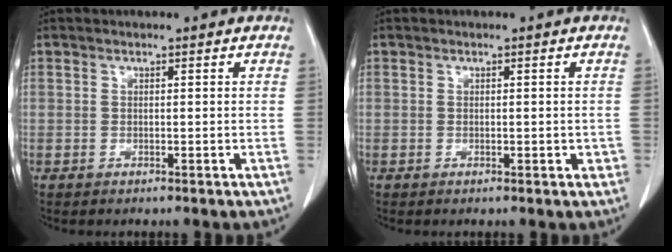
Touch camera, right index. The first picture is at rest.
{"total": 1.4, "force": [-0.3, 0.9, 1.1], "torque": [-0.010, 0.004, -0.001]}